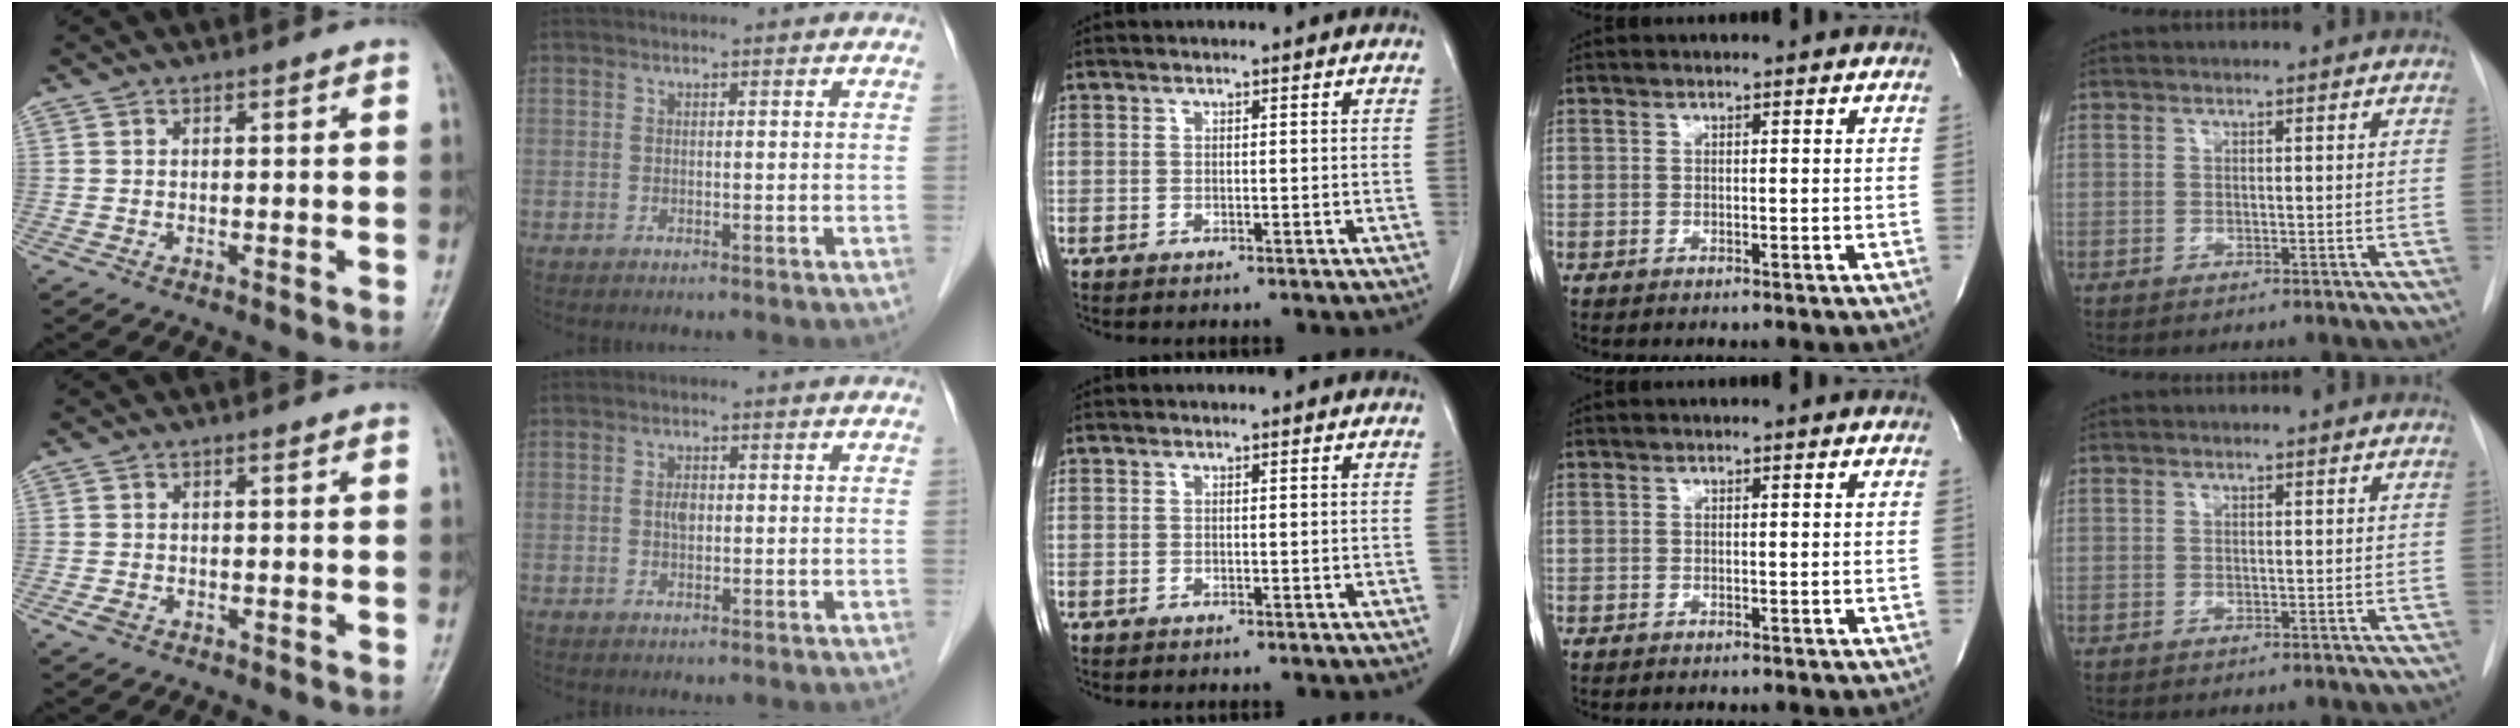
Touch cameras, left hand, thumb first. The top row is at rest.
{"thumb": {"total": 1.5, "force": [-0.8, 1.1, 0.6], "torque": [-0.011, 0.001, -0.014]}, "index": {"total": 1.5, "force": [-0.2, 0.9, 1.2], "torque": [-0.023, -0.001, -0.003]}}